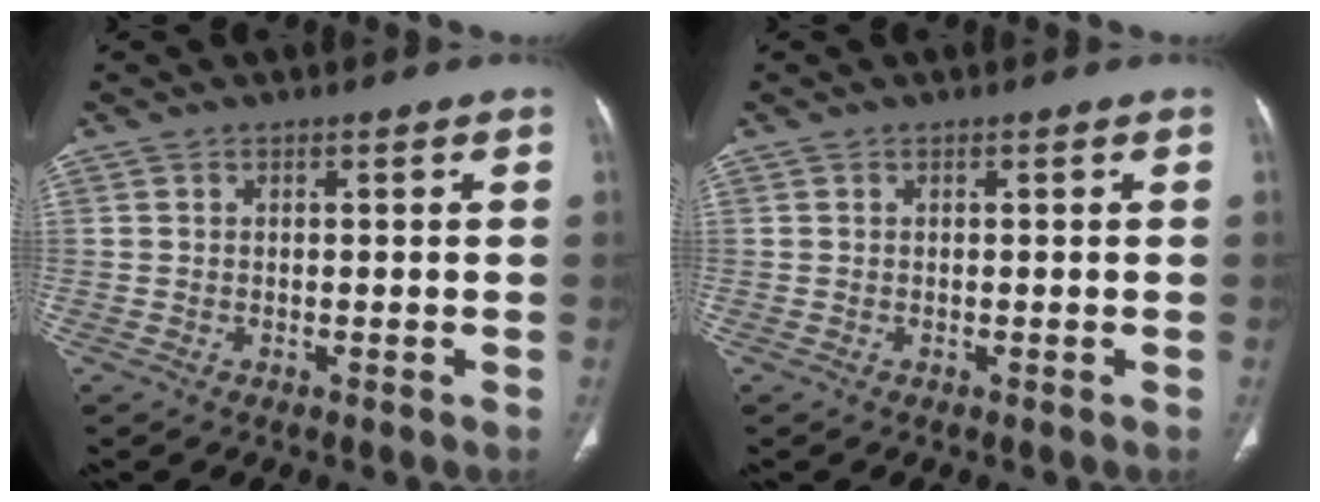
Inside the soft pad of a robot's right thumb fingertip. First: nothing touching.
{"total": 0.0}